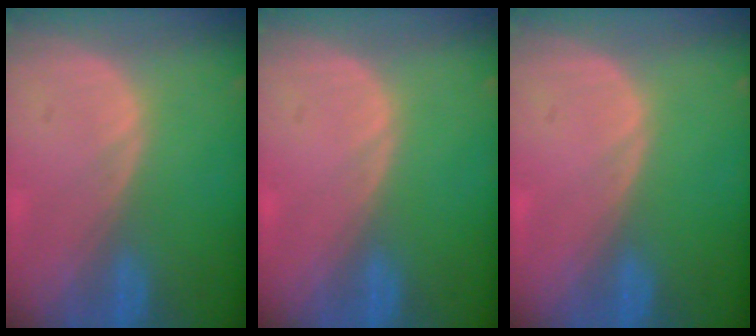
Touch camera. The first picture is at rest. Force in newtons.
{"total": 0.0}
{"total": 0.0}